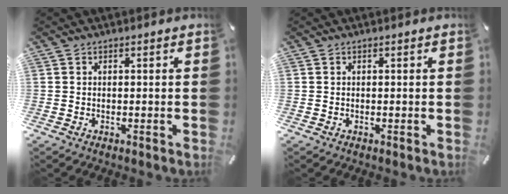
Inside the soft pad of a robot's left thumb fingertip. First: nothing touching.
{"total": 0.0}